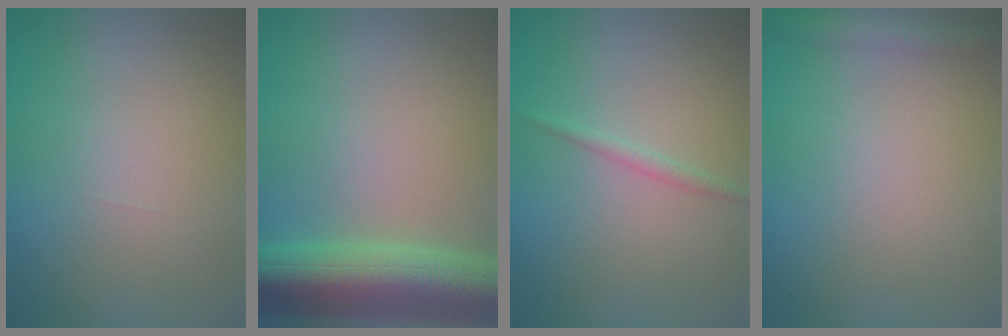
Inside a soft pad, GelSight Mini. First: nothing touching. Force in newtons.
{"total": 9.3, "press": 9.3, "slide": 0.3}
{"total": 1.0, "press": 1.0, "slide": 0.1}
{"total": 1.8, "press": 1.8, "slide": 0.1}